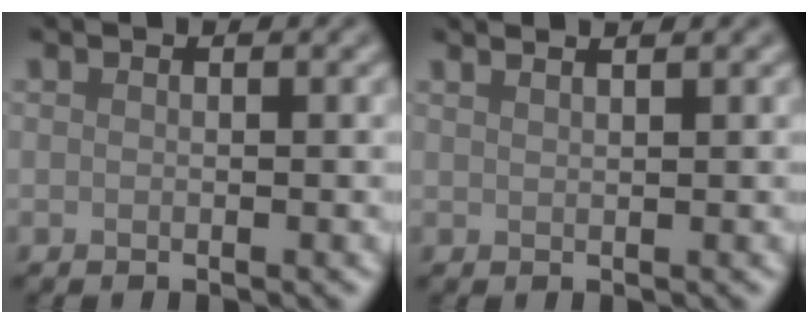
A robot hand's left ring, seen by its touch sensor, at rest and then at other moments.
{"total": 3.1, "force": [2.3, 1.2, 1.8], "torque": [0.000, 0.014, -0.003]}